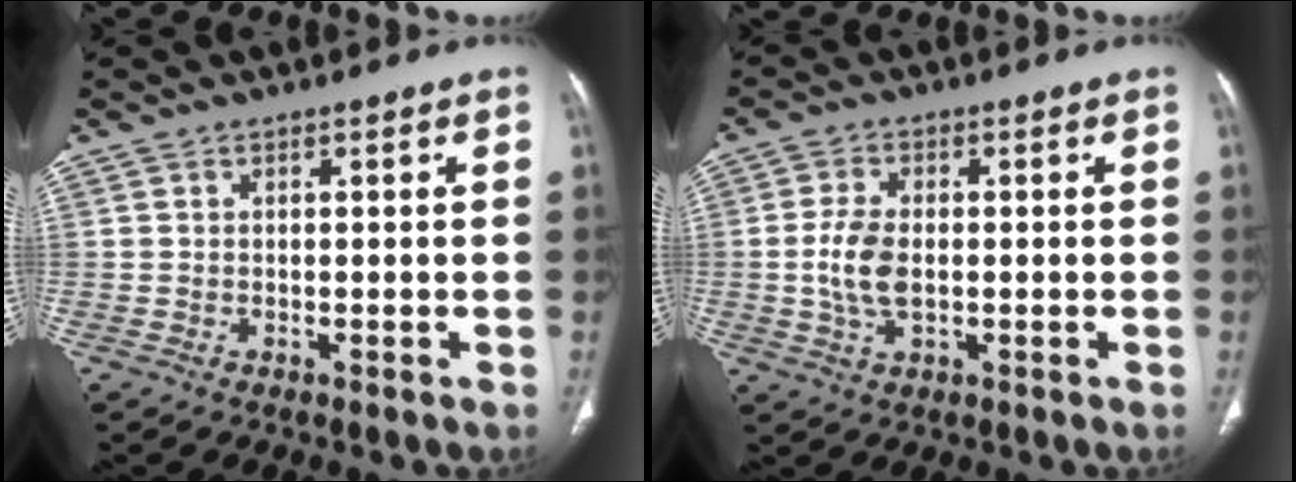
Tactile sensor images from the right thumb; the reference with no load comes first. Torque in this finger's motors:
{"motor_torque": [1.43, 0.73, 0.82, -0.79, 0.28]}